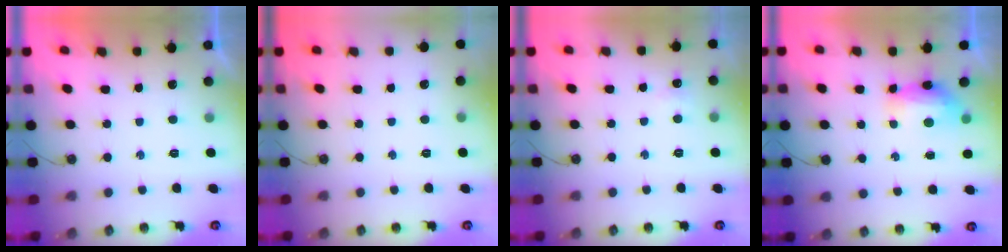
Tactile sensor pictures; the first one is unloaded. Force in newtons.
{"total": 0.0}
{"total": 2.8, "press": 2.7, "slide": 0.6}
{"total": 16.4, "press": 10.2, "slide": 12.8}